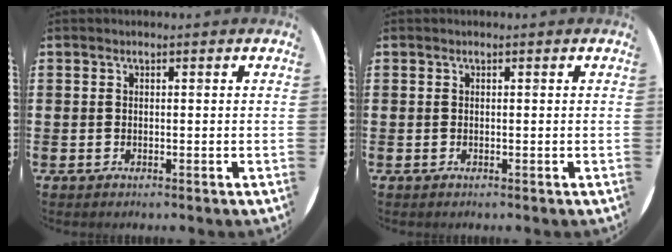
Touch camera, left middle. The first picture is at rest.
{"total": 0.0}